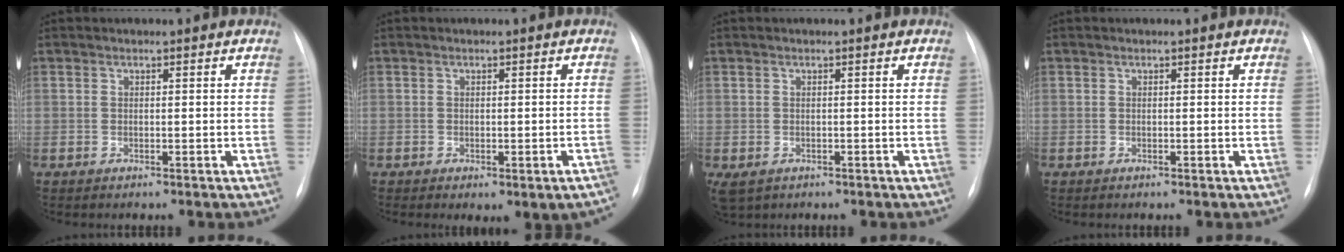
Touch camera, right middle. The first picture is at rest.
{"total": 5.5, "force": [-3.3, 1.9, 4.0], "torque": [-0.044, 0.009, -0.035]}
{"total": 3.4, "force": [-1.7, 2.5, 1.6], "torque": [-0.033, -0.006, -0.017]}
{"total": 0.0}